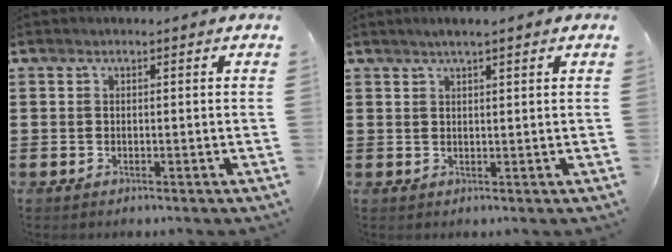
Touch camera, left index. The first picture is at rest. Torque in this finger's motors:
{"motor_torque": [2.14, 0.00, 0.27, 0.03]}